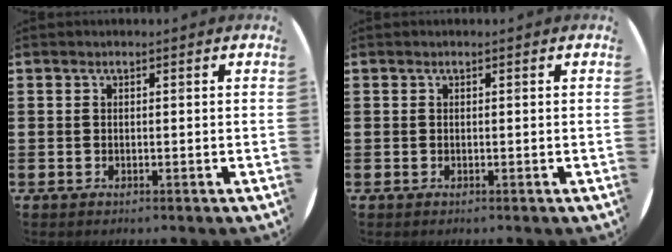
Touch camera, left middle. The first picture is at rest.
{"total": 0.0}